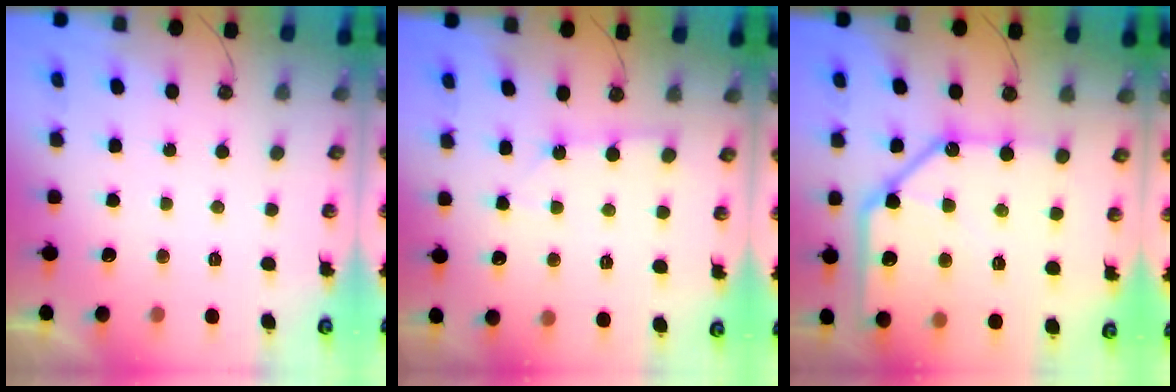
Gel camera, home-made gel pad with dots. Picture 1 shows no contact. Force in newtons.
{"total": 2.4, "press": 2.4, "slide": 0.4}
{"total": 20.6, "press": 20.4, "slide": 2.5}